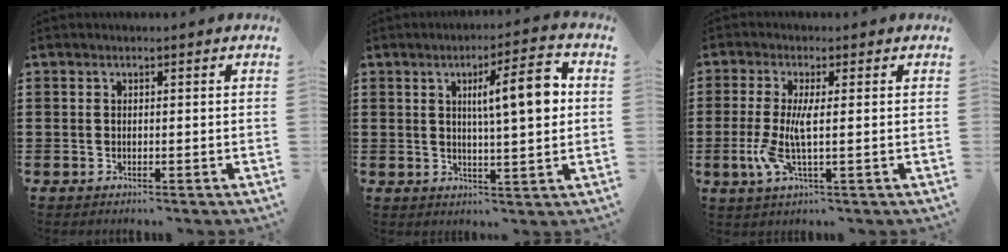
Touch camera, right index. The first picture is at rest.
{"total": 8.8, "force": [2.0, 1.5, 8.5], "torque": [-0.139, -0.006, 0.023]}
{"total": 5.2, "force": [-0.6, 0.7, 5.1], "torque": [-0.121, -0.017, -0.020]}